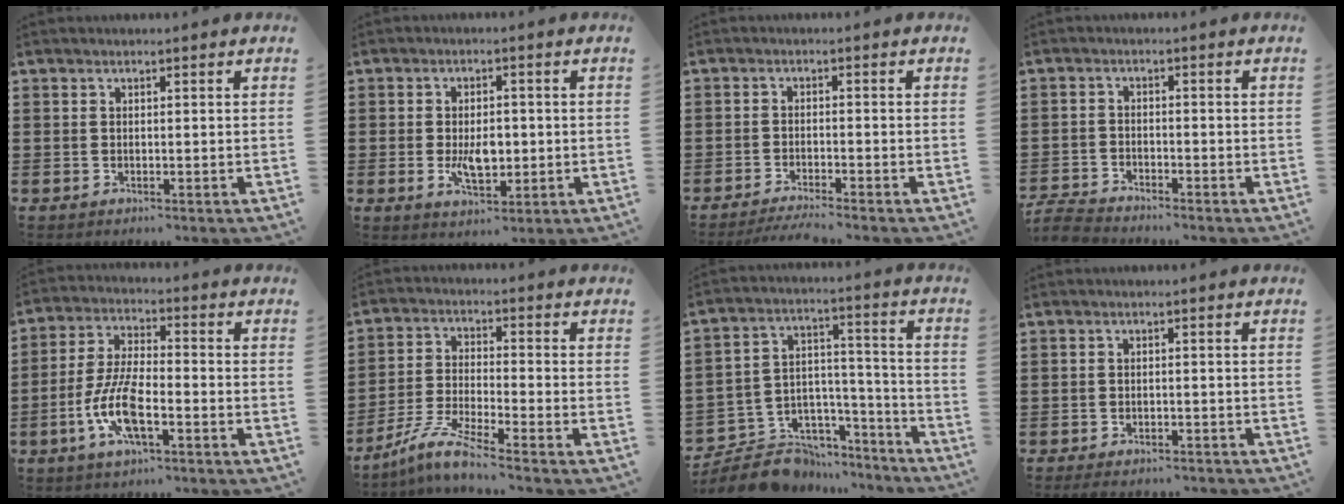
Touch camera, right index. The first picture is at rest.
{"total": 5.3, "force": [-0.7, 2.7, 4.5], "torque": [-0.071, -0.004, -0.015]}
{"total": 2.6, "force": [-2.5, -0.3, 0.7], "torque": [-0.012, -0.001, -0.050]}
{"total": 3.3, "force": [-3.2, 0.4, 0.4], "torque": [-0.024, -0.003, -0.072]}
{"total": 9.1, "force": [-3.4, 3.1, 7.9], "torque": [-0.183, -0.011, -0.069]}
{"total": 6.3, "force": [-5.4, -0.4, 3.2], "torque": [-0.087, -0.020, -0.112]}
{"total": 8.5, "force": [-6.7, 5.0, 1.3], "torque": [-0.042, 0.009, -0.121]}
{"total": 1.8, "force": [-1.8, 0.3, 0.3], "torque": [-0.016, -0.005, -0.039]}